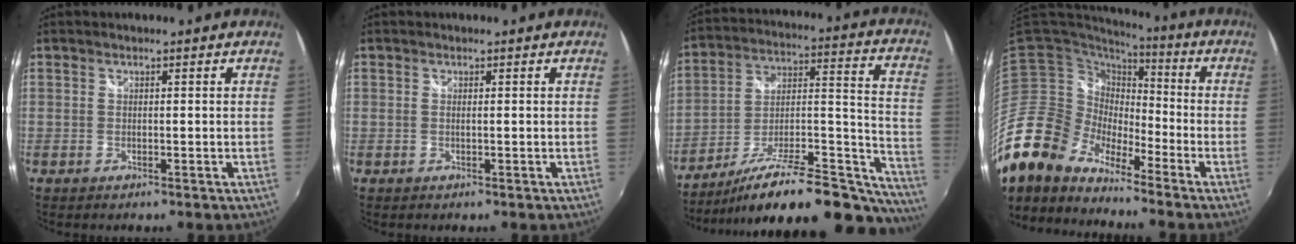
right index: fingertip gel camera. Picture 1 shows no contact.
{"total": 0.6, "force": [-0.1, -0.2, 0.6], "torque": [-0.010, 0.000, -0.002]}
{"total": 29.2, "force": [-22.3, 8.3, 17.0], "torque": [-0.210, 0.007, -0.324]}
{"total": 14.3, "force": [-12.0, 6.2, 4.7], "torque": [-0.089, 0.003, -0.242]}